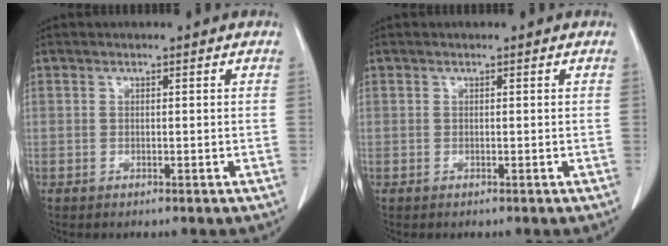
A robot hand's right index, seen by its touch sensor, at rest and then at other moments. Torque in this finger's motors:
{"motor_torque": [0.00, 0.00, 0.00, 0.00]}